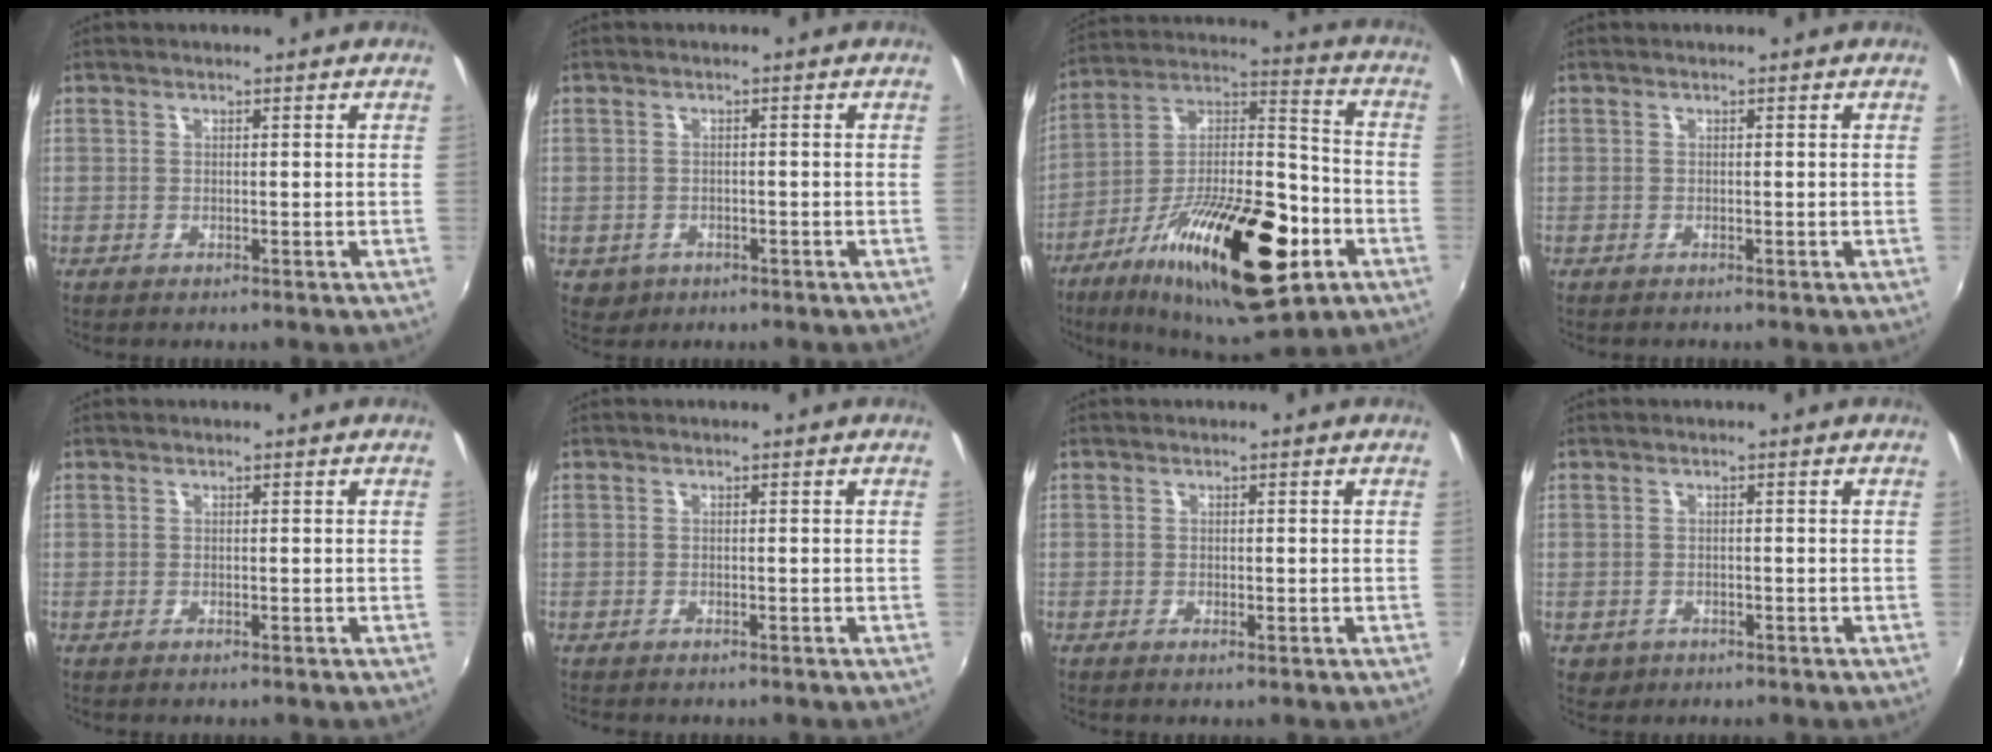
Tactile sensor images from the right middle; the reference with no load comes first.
{"total": 3.7, "force": [-1.2, 3.2, 1.3], "torque": [-0.036, -0.004, -0.010]}
{"total": 27.5, "force": [-12.1, 10.0, 22.6], "torque": [-0.378, -0.019, -0.191]}
{"total": 0.0}
{"total": 0.0}
{"total": 1.2, "force": [-1.0, 0.6, 0.3], "torque": [-0.010, -0.004, -0.016]}
{"total": 0.8, "force": [-0.4, 0.4, 0.5], "torque": [-0.009, -0.002, -0.008]}
{"total": 3.2, "force": [-1.2, 2.7, 1.2], "torque": [-0.032, -0.004, -0.012]}